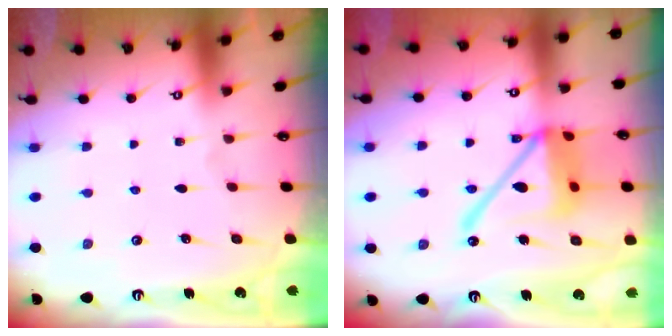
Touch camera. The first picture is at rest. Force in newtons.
{"total": 18.2, "press": 18.1, "slide": 1.6}